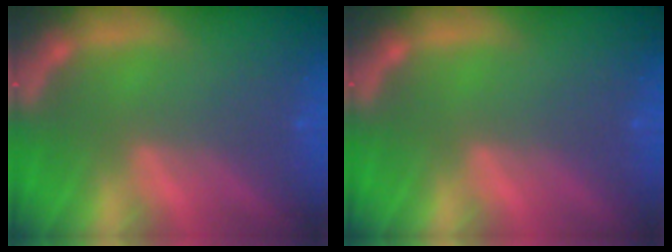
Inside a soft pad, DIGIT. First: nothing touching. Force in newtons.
{"total": 0.0}